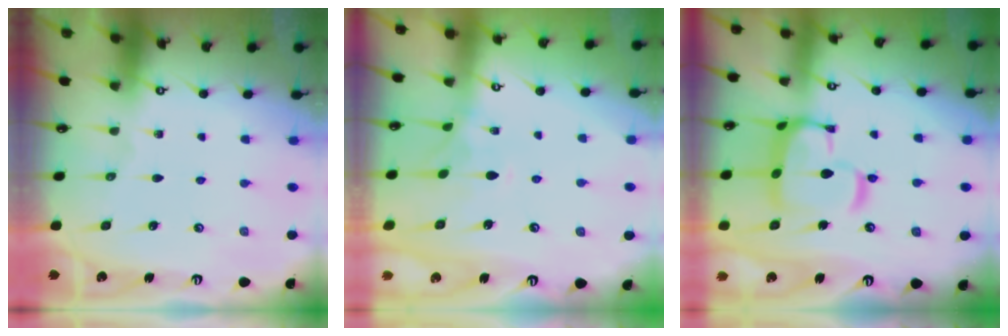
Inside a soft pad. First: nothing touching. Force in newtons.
{"total": 1.2, "press": 0.8, "slide": 0.9}
{"total": 11.7, "press": 11.6, "slide": 1.3}